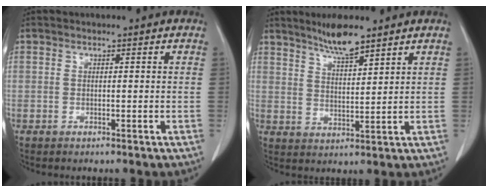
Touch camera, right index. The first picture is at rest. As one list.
[{"total": 5.9, "force": [4.9, 0.4, 3.3], "torque": [-0.065, -0.002, 0.091]}]